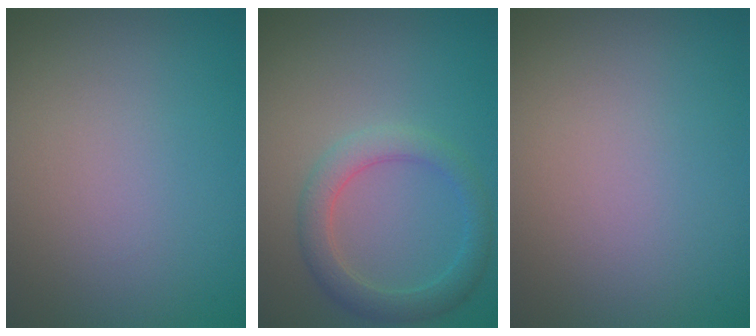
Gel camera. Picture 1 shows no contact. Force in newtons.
{"total": 3.0, "press": 3.0, "slide": 0.1}
{"total": 0.0}